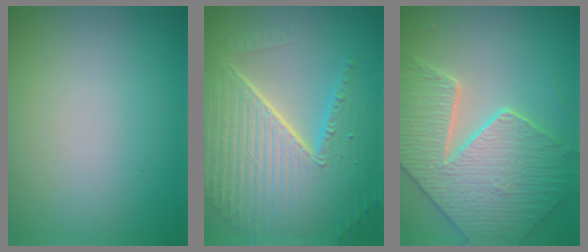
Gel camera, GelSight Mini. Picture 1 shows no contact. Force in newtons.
{"total": 9.7, "press": 6.0, "slide": 7.6}
{"total": 6.0, "press": 5.4, "slide": 2.6}